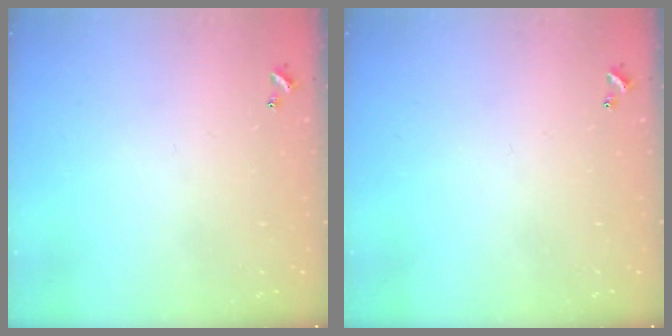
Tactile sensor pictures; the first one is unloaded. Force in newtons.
{"total": 0.0}